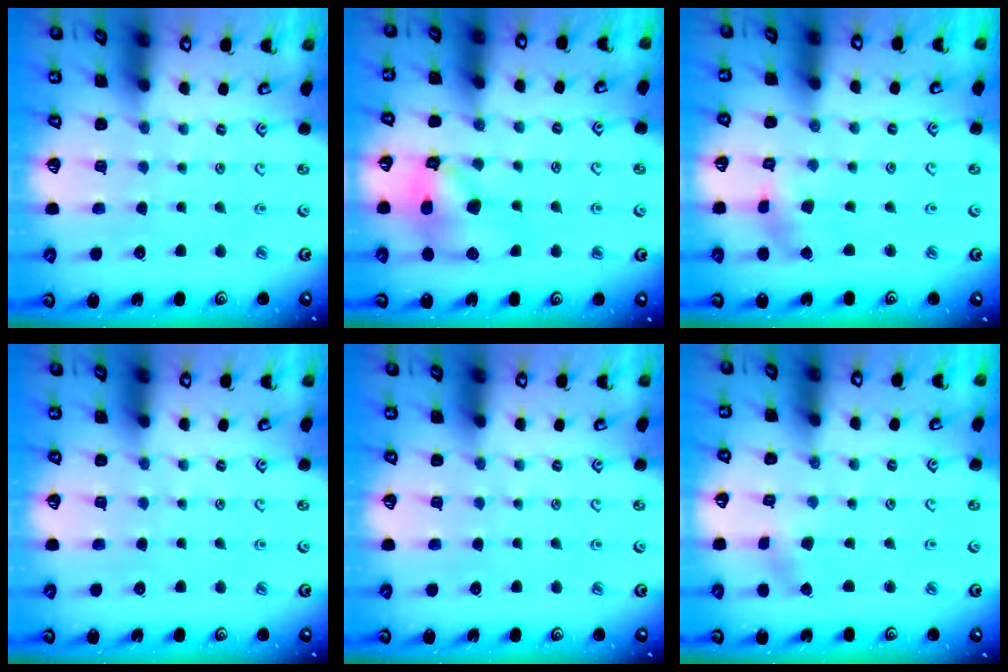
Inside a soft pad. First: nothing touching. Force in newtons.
{"total": 12.5, "press": 12.4, "slide": 1.6}
{"total": 2.2, "press": 2.2, "slide": 0.4}
{"total": 0.0}
{"total": 0.0}
{"total": 0.7, "press": 0.6, "slide": 0.2}